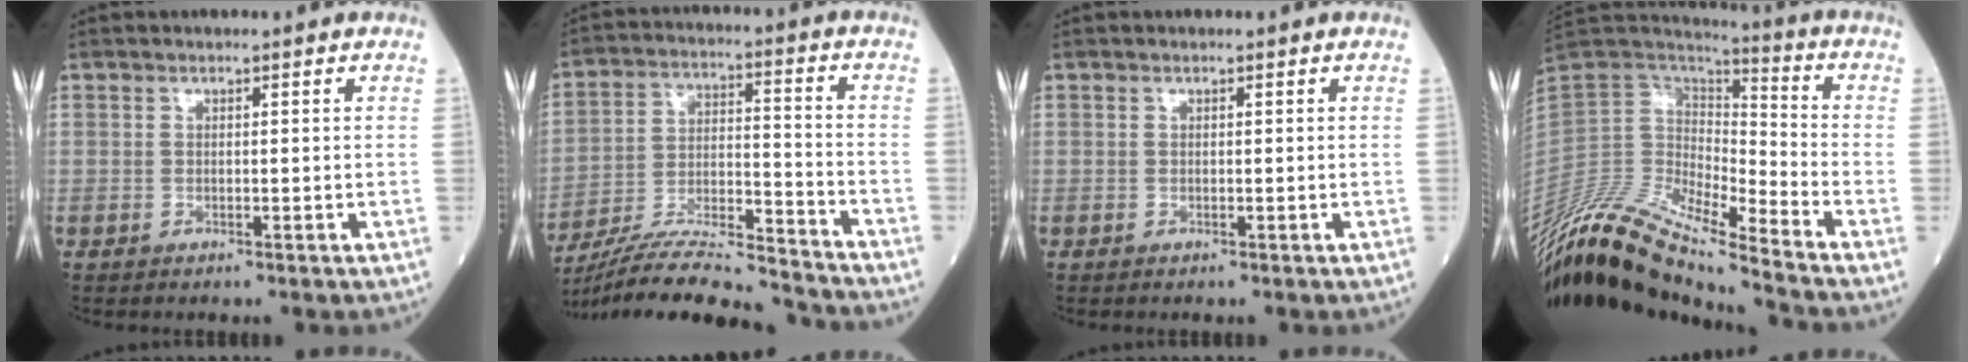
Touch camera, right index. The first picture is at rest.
{"total": 18.8, "force": [-17.5, 0.7, 7.0], "torque": [-0.151, -0.007, -0.296]}
{"total": 0.0}
{"total": 19.3, "force": [-16.8, 1.8, 9.2], "torque": [-0.192, 0.020, -0.324]}